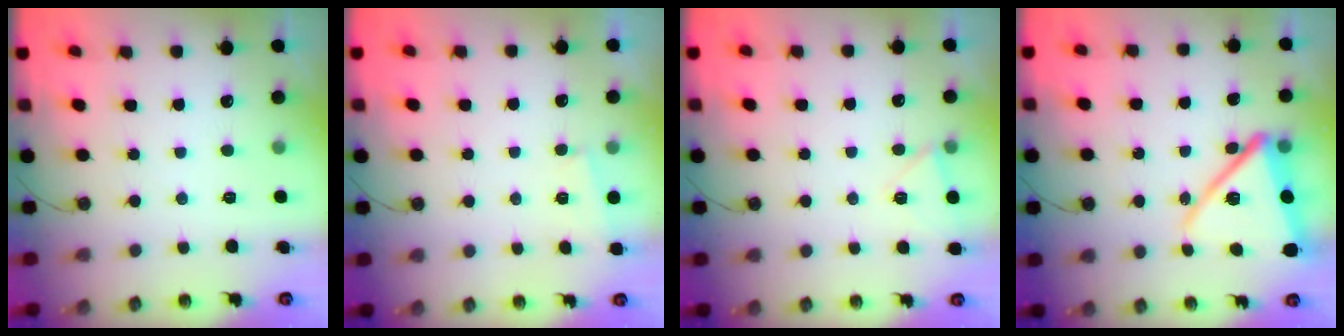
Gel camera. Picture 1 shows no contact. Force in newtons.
{"total": 1.6, "press": 1.0, "slide": 1.2}
{"total": 4.8, "press": 3.2, "slide": 3.6}
{"total": 17.3, "press": 17.3, "slide": 1.4}